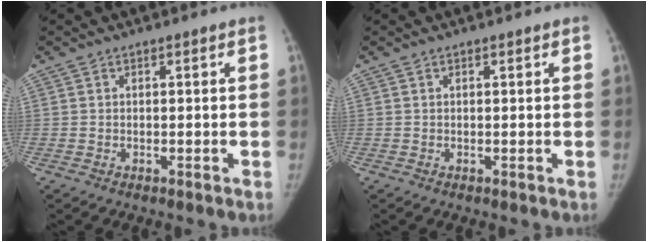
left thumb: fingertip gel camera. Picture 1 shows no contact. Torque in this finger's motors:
{"motor_torque": [0.27, 0.14, 0.34, 0.24, -0.03]}